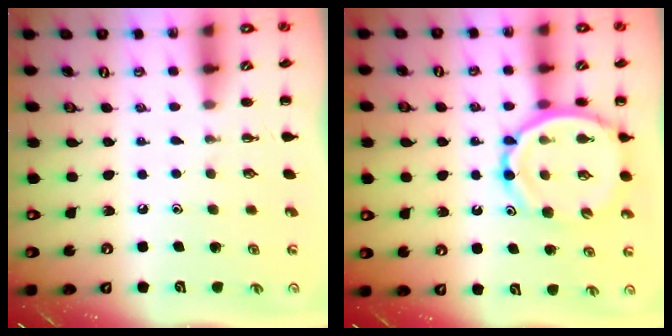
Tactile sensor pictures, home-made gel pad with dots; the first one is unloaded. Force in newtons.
{"total": 13.6, "press": 13.2, "slide": 3.5}